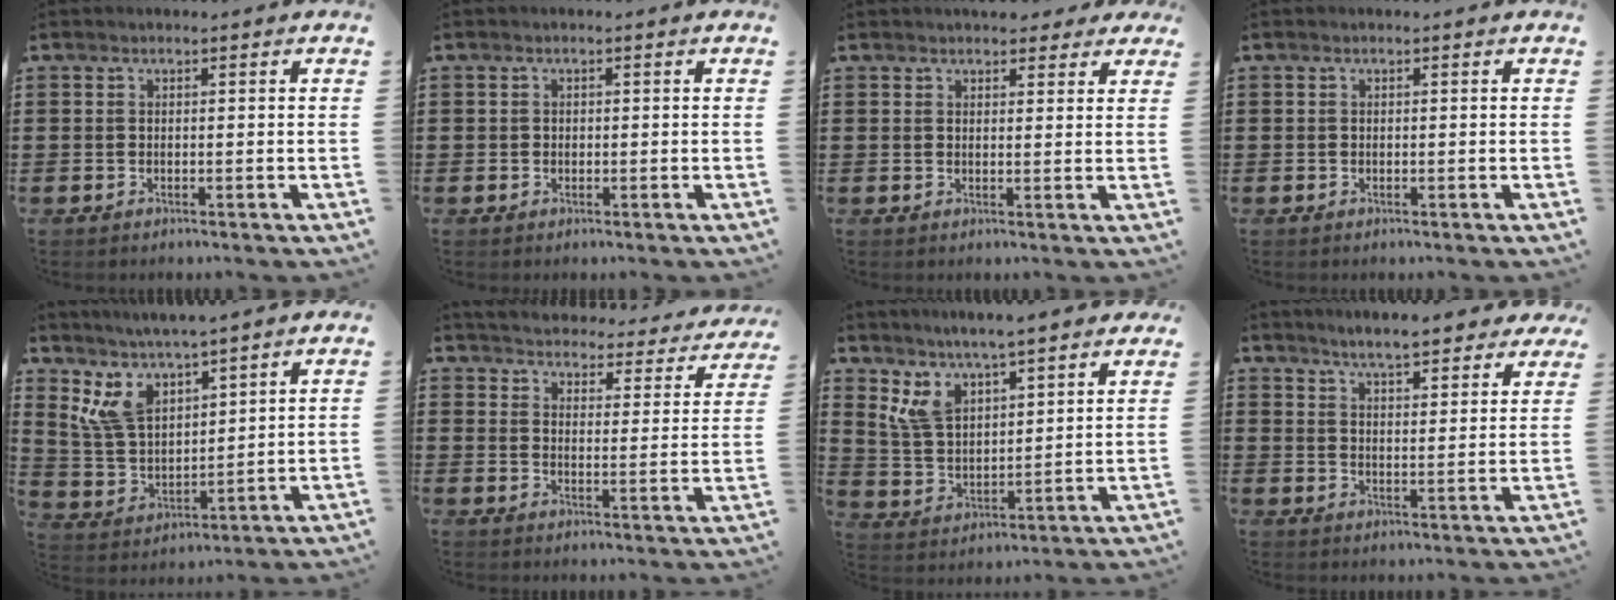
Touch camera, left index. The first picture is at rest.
{"total": 0.6, "force": [0.0, 0.6, 0.1], "torque": [-0.006, 0.005, 0.000]}
{"total": 3.0, "force": [2.7, 1.0, 0.9], "torque": [-0.010, -0.005, 0.046]}
{"total": 0.0}
{"total": 8.2, "force": [6.1, 3.4, 4.2], "torque": [-0.113, -0.015, 0.114]}
{"total": 3.4, "force": [3.4, -0.1, -0.2], "torque": [-0.021, -0.035, 0.052]}
{"total": 7.1, "force": [5.9, 2.1, 3.2], "torque": [-0.091, -0.019, 0.108]}
{"total": 5.7, "force": [5.4, 0.5, 1.7], "torque": [-0.055, -0.019, 0.098]}